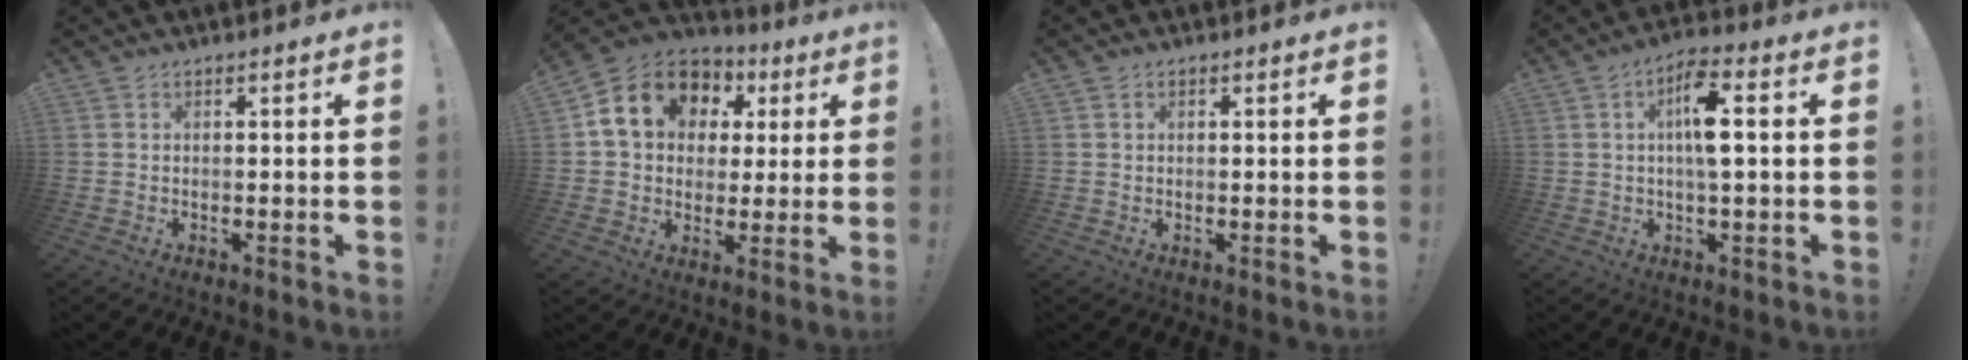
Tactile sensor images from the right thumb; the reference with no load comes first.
{"total": 15.2, "force": [5.6, 12.1, 7.4], "torque": [-0.112, -0.017, 0.113]}
{"total": 0.6, "force": [0.2, 0.5, 0.3], "torque": [-0.008, 0.004, 0.004]}
{"total": 9.3, "force": [1.2, 2.5, 8.8], "torque": [-0.146, 0.005, 0.017]}